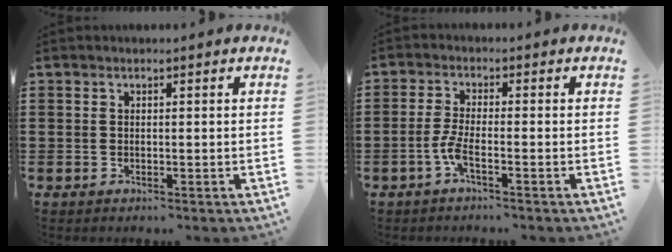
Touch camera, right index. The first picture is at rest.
{"total": 3.7, "force": [-1.8, 0.5, 3.2], "torque": [-0.086, -0.009, -0.041]}